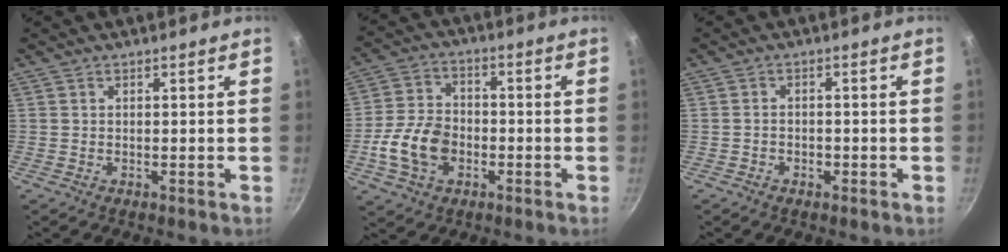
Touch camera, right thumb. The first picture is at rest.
{"total": 11.2, "force": [-3.2, 8.0, 7.2], "torque": [-0.119, 0.024, -0.066]}
{"total": 1.8, "force": [-1.0, 1.3, 0.8], "torque": [-0.014, 0.010, -0.015]}